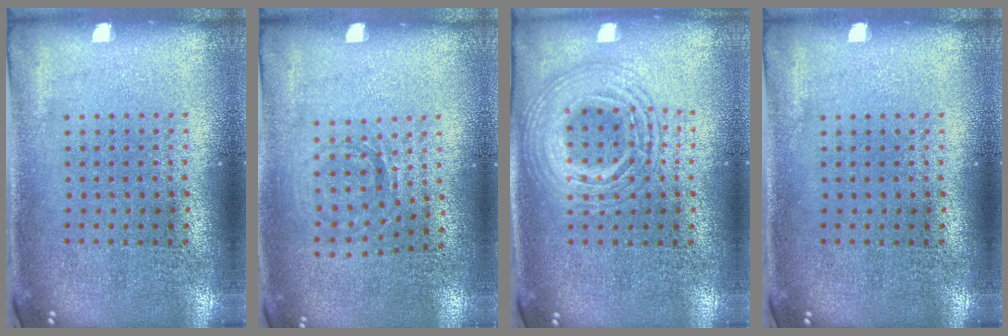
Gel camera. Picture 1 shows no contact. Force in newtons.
{"total": 0.8, "press": 0.7, "slide": 0.3}
{"total": 2.6, "press": 2.6, "slide": 0.3}
{"total": 0.0}